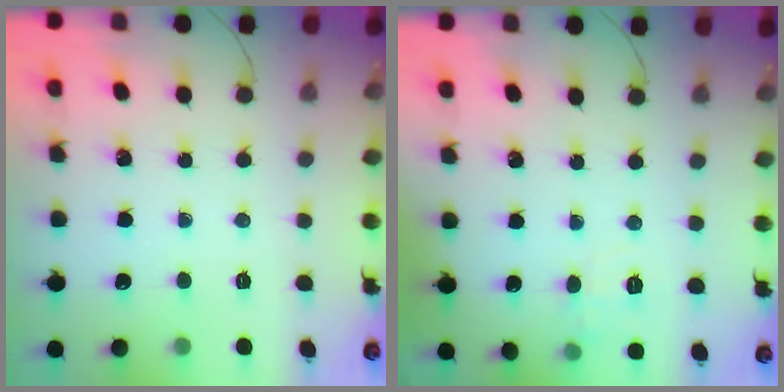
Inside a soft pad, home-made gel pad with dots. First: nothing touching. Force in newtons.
{"total": 5.6, "press": 5.4, "slide": 1.6}